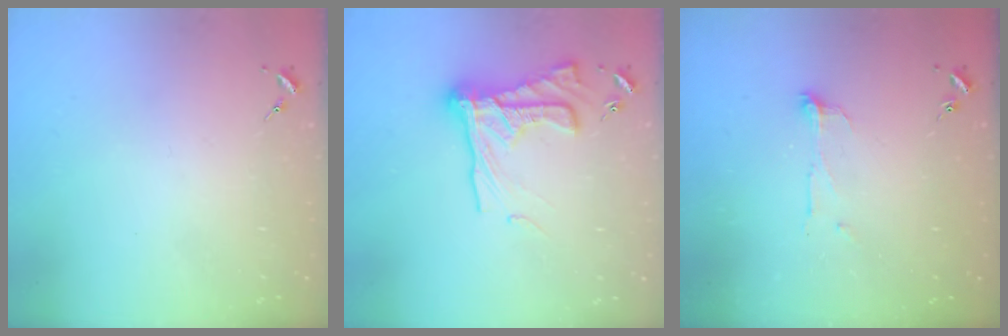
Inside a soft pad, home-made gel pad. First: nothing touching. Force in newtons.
{"total": 16.5, "press": 16.4, "slide": 1.5}
{"total": 7.3, "press": 7.2, "slide": 0.6}